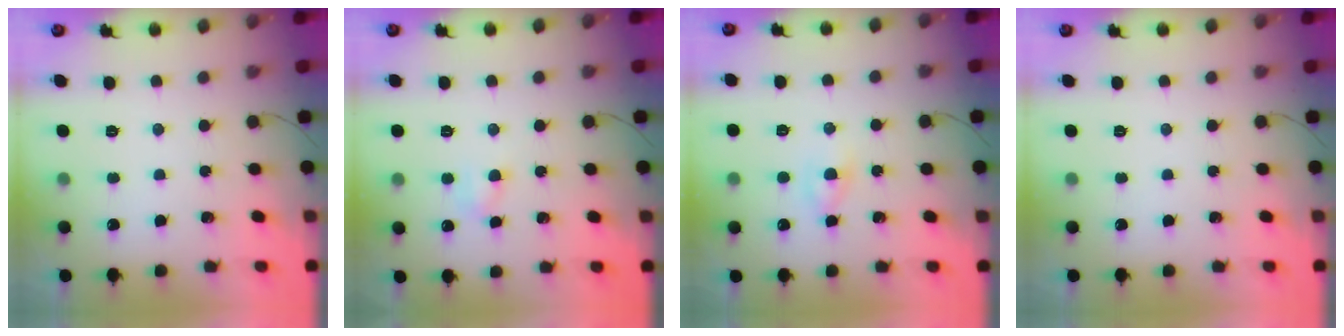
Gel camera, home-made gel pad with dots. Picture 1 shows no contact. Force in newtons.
{"total": 3.9, "press": 3.8, "slide": 0.8}
{"total": 2.2, "press": 2.1, "slide": 0.9}
{"total": 0.0}